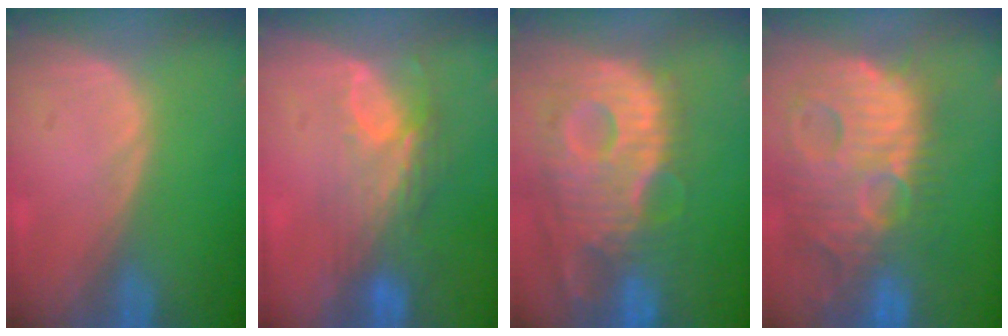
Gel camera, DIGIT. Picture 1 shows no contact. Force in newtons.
{"total": 7.5, "press": 6.6, "slide": 3.6}
{"total": 13.7, "press": 11.8, "slide": 6.8}
{"total": 15.0, "press": 13.0, "slide": 7.4}